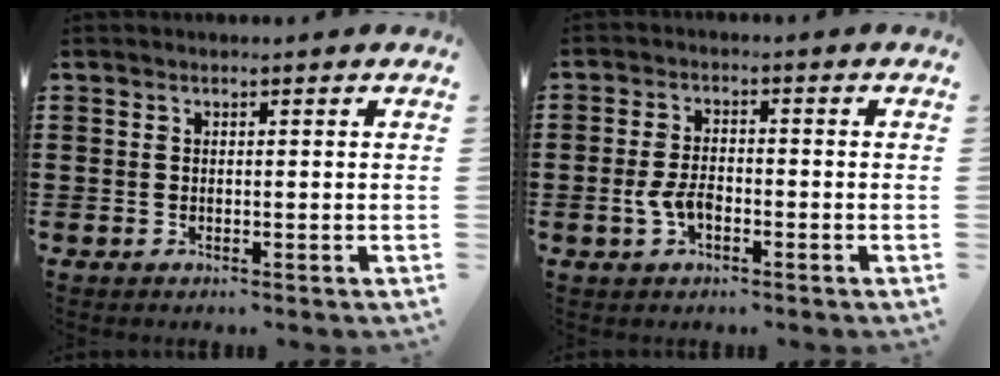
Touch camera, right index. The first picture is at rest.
{"total": 3.9, "force": [-1.2, 2.1, 3.1], "torque": [-0.080, -0.005, -0.027]}